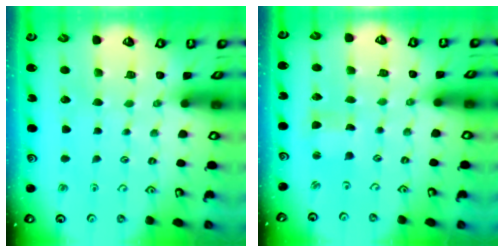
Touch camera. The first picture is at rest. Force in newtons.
{"total": 1.5, "press": 1.5, "slide": 0.3}